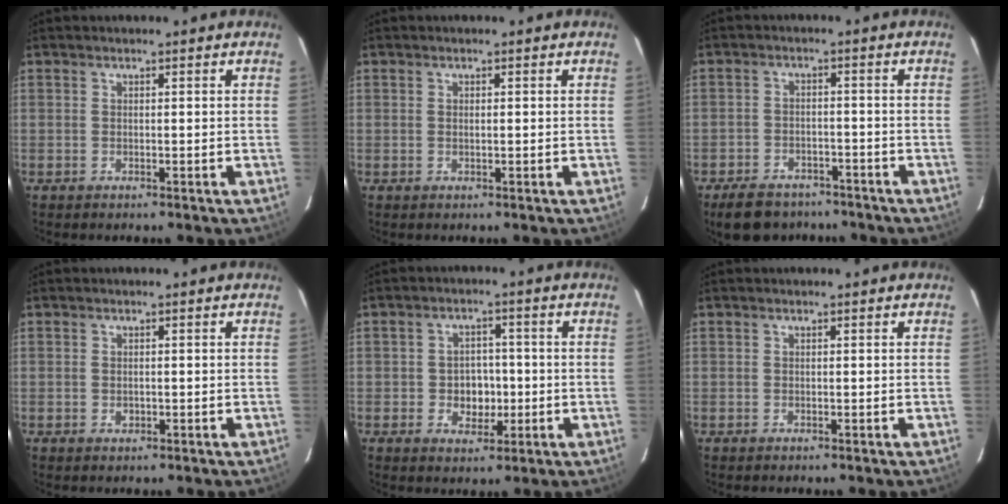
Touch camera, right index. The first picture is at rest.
{"total": 0.6, "force": [0.1, 0.2, 0.5], "torque": [-0.011, 0.002, 0.002]}
{"total": 11.0, "force": [-8.6, 5.6, 4.0], "torque": [-0.105, 0.007, -0.122]}
{"total": 1.0, "force": [-0.2, 0.9, 0.6], "torque": [-0.008, 0.000, -0.003]}
{"total": 5.3, "force": [-1.1, 4.5, 2.6], "torque": [-0.051, 0.009, -0.008]}
{"total": 0.0}